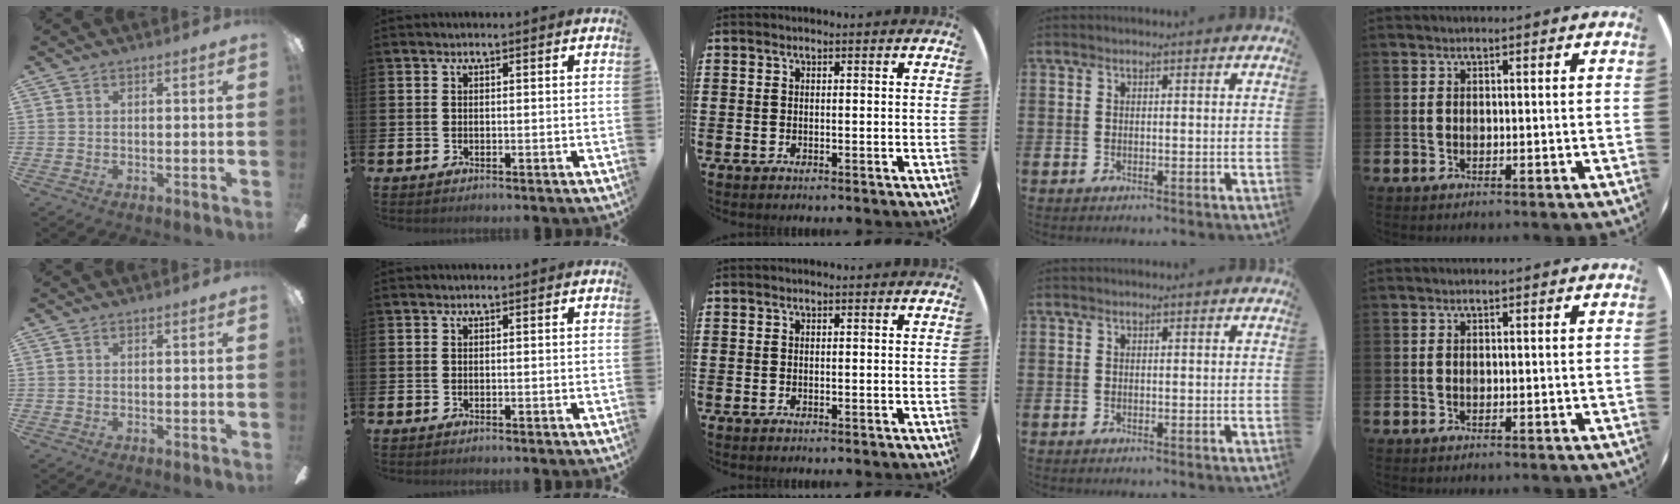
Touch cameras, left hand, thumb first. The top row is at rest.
{}